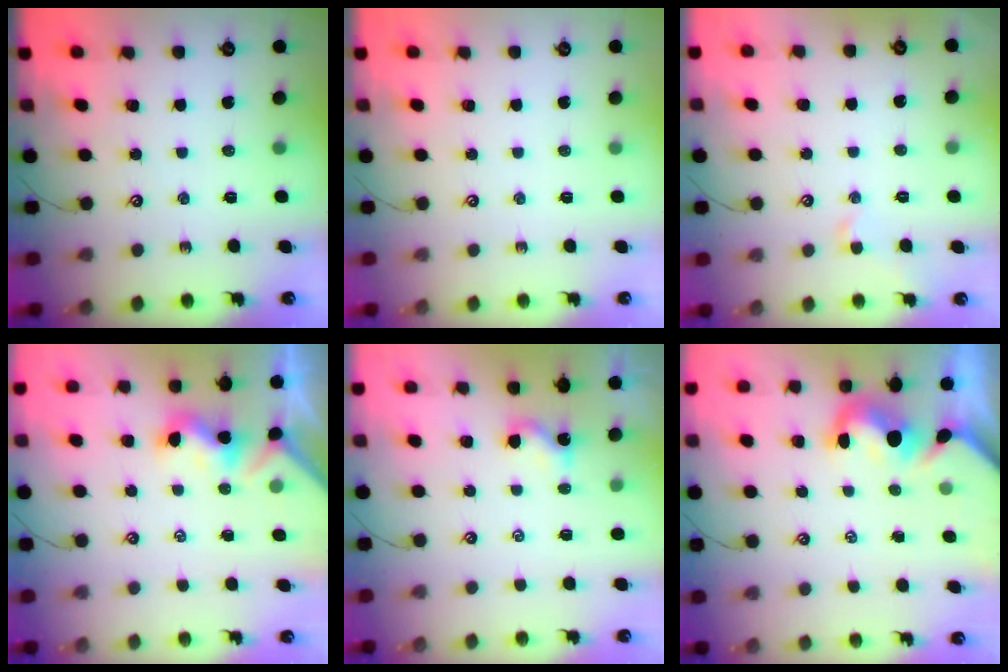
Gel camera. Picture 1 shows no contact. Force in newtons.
{"total": 0.0}
{"total": 0.8, "press": 0.6, "slide": 0.5}
{"total": 1.4, "press": 1.3, "slide": 0.5}
{"total": 1.8, "press": 1.7, "slide": 0.3}
{"total": 1.7, "press": 1.4, "slide": 1.0}